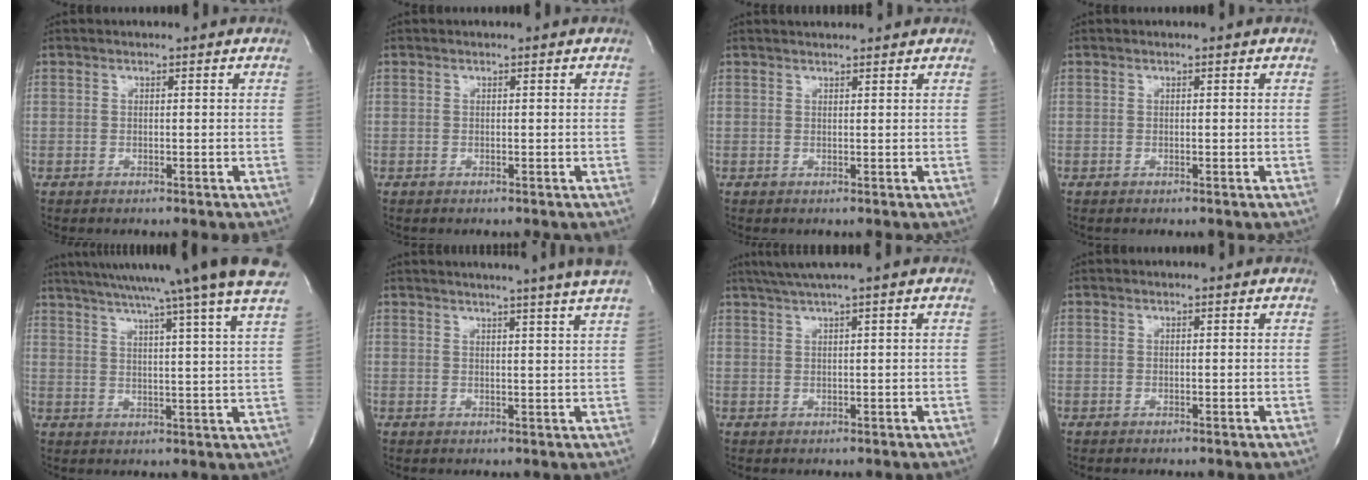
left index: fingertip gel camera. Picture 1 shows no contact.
{"total": 0.0}
{"total": 3.4, "force": [3.3, 0.3, 0.9], "torque": [-0.016, 0.022, 0.045]}
{"total": 0.0}
{"total": 22.0, "force": [18.4, -1.7, 12.0], "torque": [-0.204, -0.017, 0.242]}
{"total": 10.8, "force": [9.2, -1.8, 5.3], "torque": [-0.078, -0.018, 0.097]}
{"total": 3.6, "force": [2.5, -1.1, 2.3], "torque": [-0.047, 0.010, 0.051]}
{"total": 0.0}